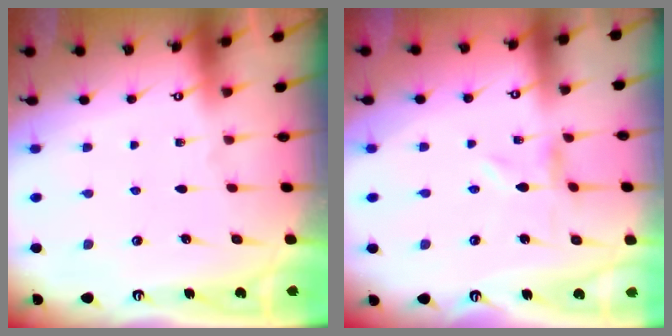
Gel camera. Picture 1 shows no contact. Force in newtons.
{"total": 0.0}